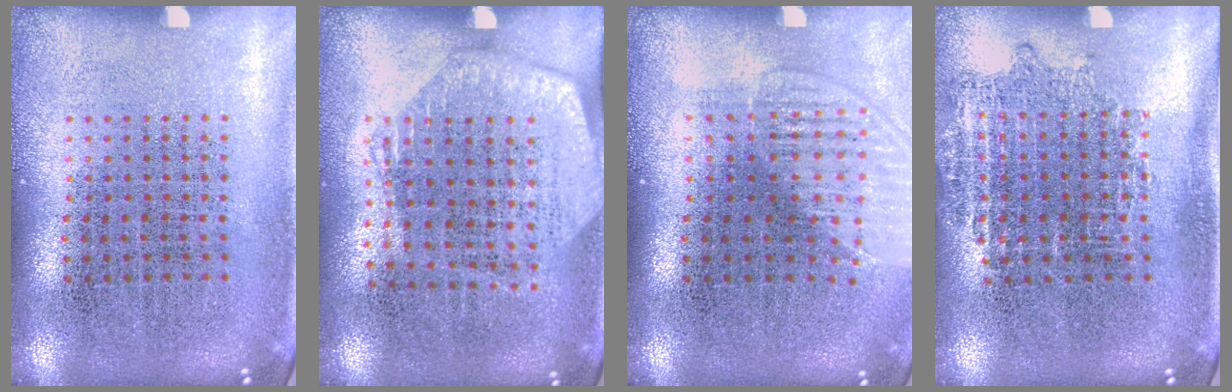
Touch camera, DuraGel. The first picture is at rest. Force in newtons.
{"total": 1.4, "press": 1.3, "slide": 0.6}
{"total": 1.4, "press": 1.3, "slide": 0.5}
{"total": 0.9, "press": 0.8, "slide": 0.3}